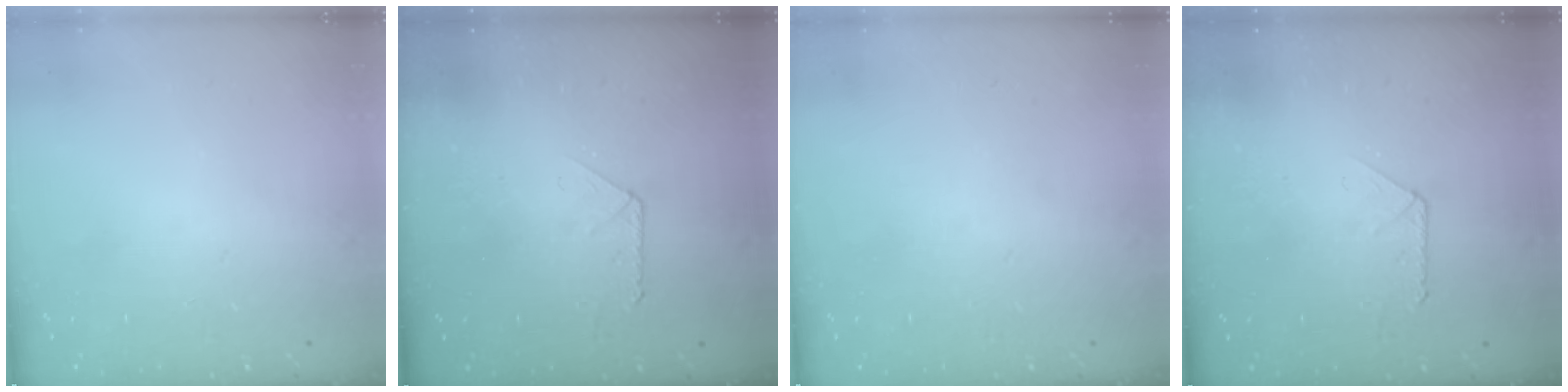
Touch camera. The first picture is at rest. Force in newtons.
{"total": 4.5, "press": 4.5, "slide": 0.4}
{"total": 0.0}
{"total": 4.5, "press": 4.5, "slide": 0.4}